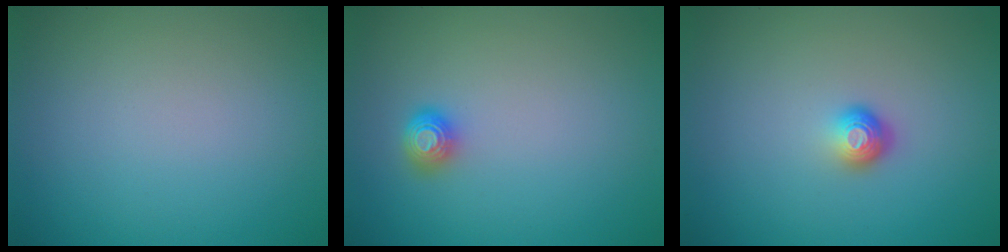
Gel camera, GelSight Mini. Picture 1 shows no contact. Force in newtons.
{"total": 1.6, "press": 1.4, "slide": 0.6}
{"total": 1.8, "press": 1.2, "slide": 1.3}